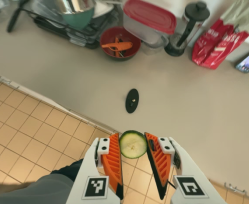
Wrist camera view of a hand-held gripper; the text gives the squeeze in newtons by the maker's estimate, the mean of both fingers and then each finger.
{"total": 8.0, "left": 7.4, "right": 8.7}